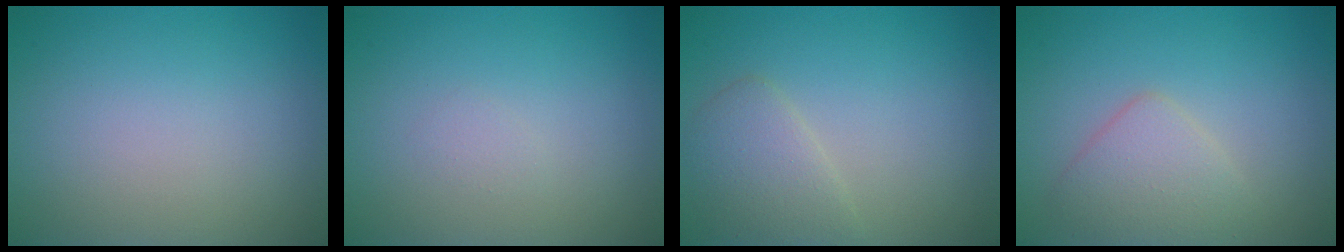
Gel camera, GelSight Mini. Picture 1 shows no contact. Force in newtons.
{"total": 0.6, "press": 0.6, "slide": 0.0}
{"total": 2.7, "press": 2.7, "slide": 0.1}
{"total": 3.0, "press": 3.0, "slide": 0.1}